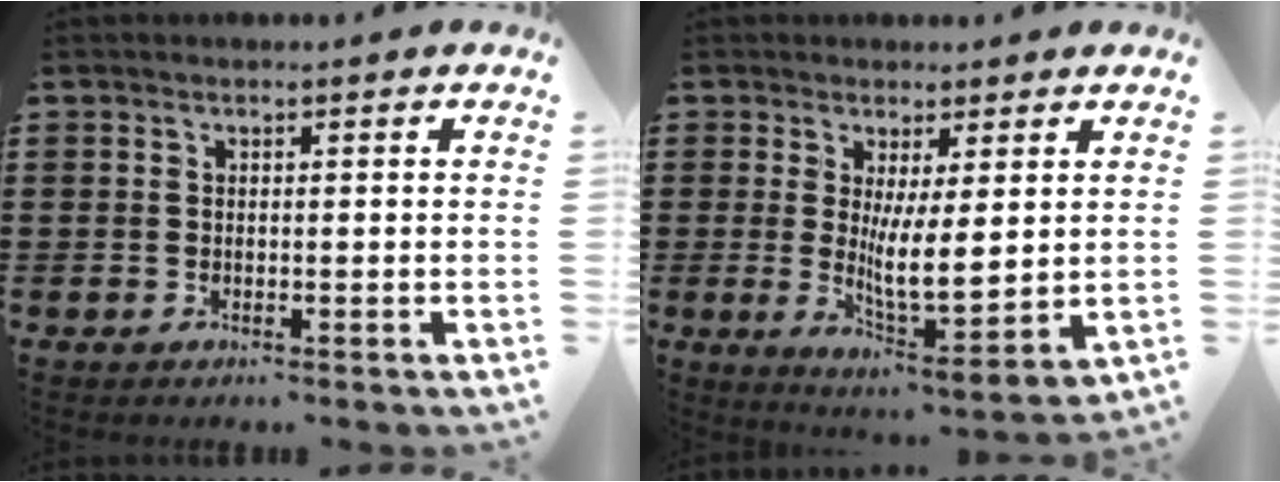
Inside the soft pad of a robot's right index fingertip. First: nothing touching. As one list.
[{"total": 7.4, "force": [1.3, 1.7, 7.1], "torque": [-0.126, -0.026, 0.022]}]